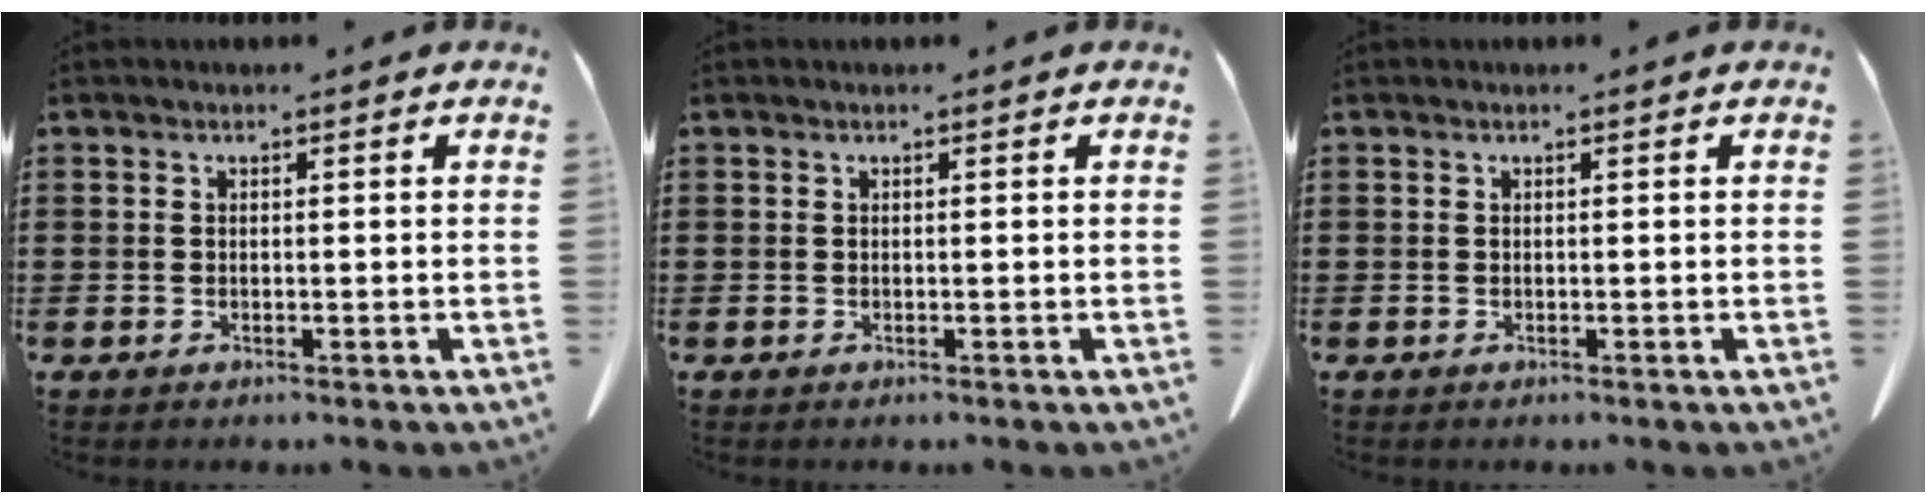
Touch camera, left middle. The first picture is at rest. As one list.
[{"total": 0.0}, {"total": 0.0}]